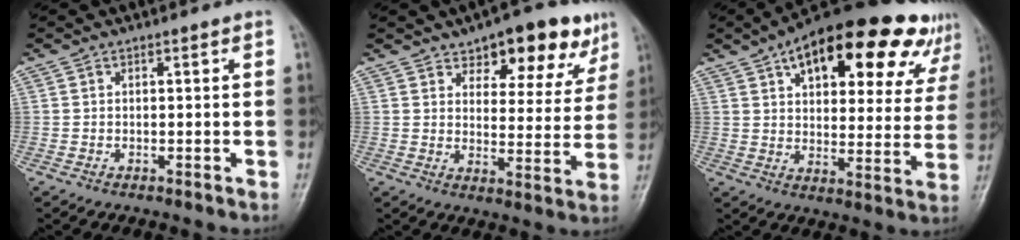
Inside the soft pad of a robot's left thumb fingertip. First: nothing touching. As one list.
[{"total": 13.9, "force": [9.0, 6.6, 8.2], "torque": [-0.051, -0.038, 0.123]}, {"total": 26.2, "force": [14.5, 11.6, 18.5], "torque": [-0.228, 0.001, 0.205]}]